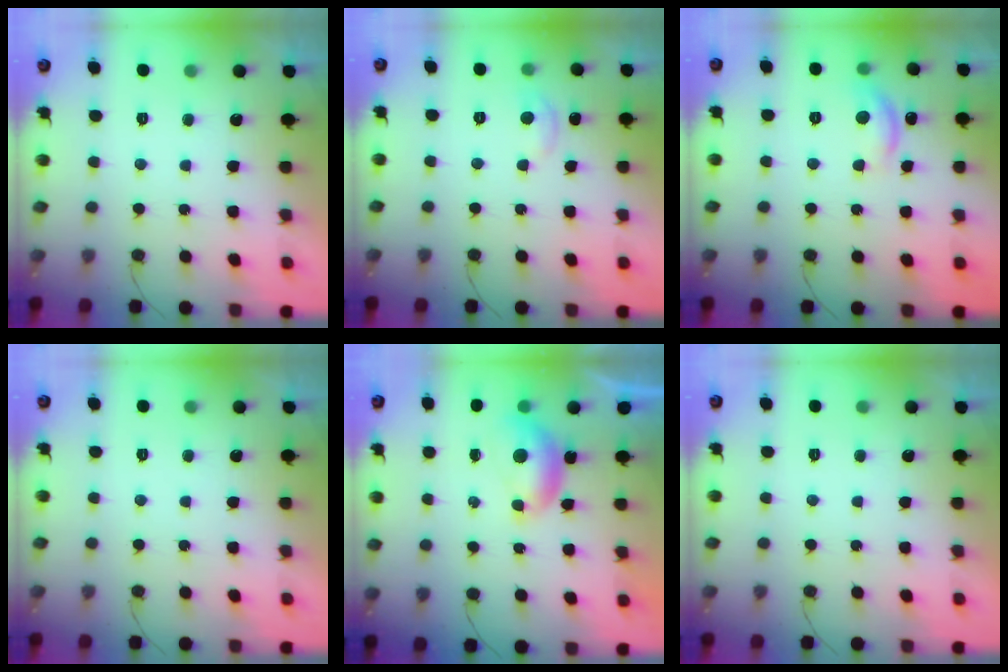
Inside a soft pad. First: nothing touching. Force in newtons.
{"total": 6.5, "press": 6.5, "slide": 0.6}
{"total": 10.6, "press": 10.5, "slide": 0.7}
{"total": 0.0}
{"total": 6.7, "press": 6.6, "slide": 0.7}
{"total": 0.0}